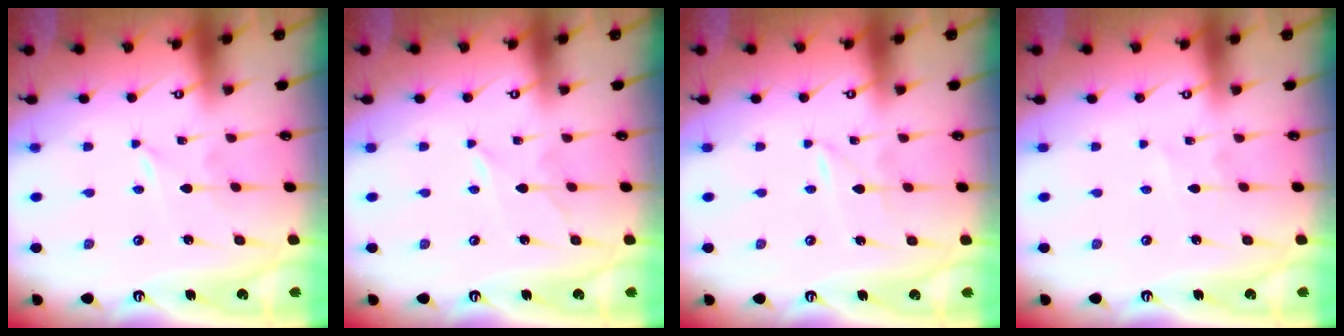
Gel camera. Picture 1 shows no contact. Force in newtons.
{"total": 3.0, "press": 2.9, "slide": 0.4}
{"total": 1.6, "press": 1.6, "slide": 0.2}
{"total": 1.5, "press": 1.4, "slide": 0.1}